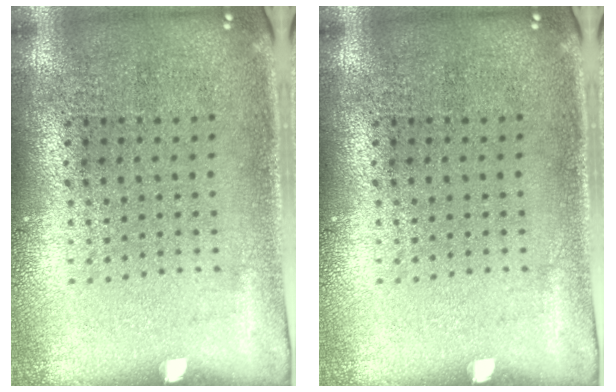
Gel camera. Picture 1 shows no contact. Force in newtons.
{"total": 0.0}